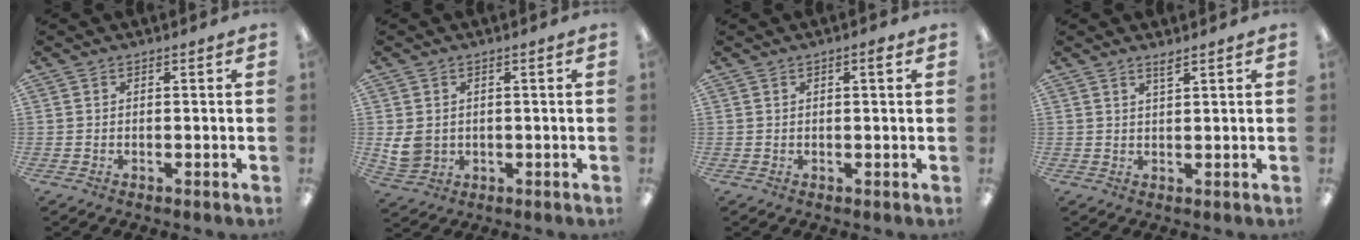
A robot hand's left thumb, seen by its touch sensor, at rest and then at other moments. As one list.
[{"total": 4.9, "force": [1.1, 4.1, 2.5], "torque": [-0.054, 0.001, 0.022]}, {"total": 2.2, "force": [1.0, 0.4, 1.9], "torque": [-0.030, 0.000, 0.013]}, {"total": 2.1, "force": [1.8, 0.0, 1.1], "torque": [-0.025, -0.001, 0.033]}]